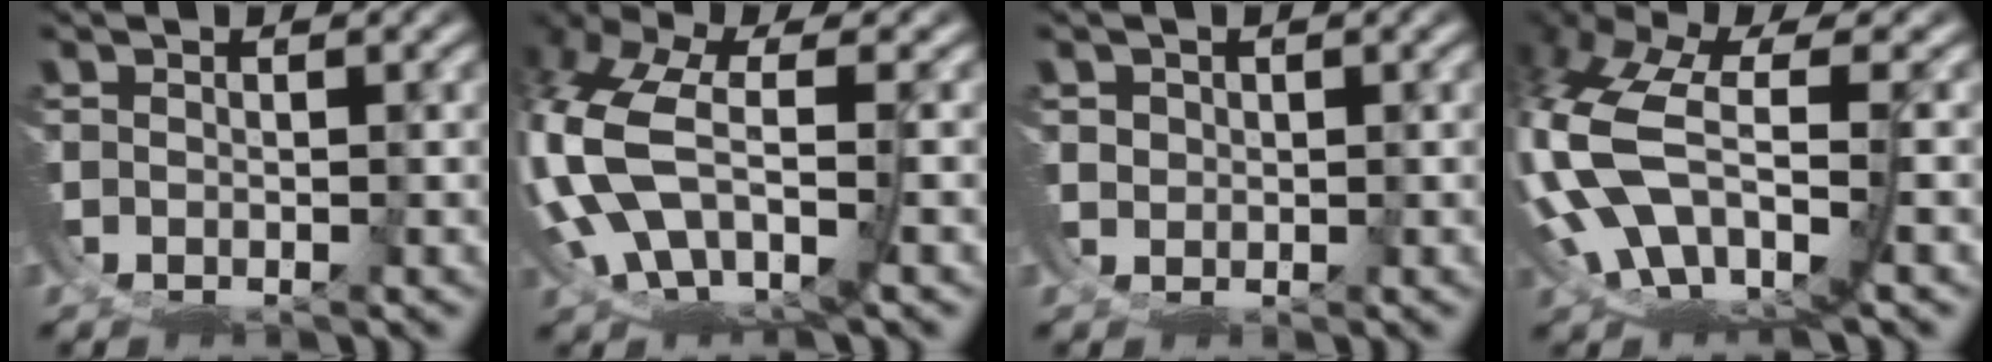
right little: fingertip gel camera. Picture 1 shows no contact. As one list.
[{"total": 9.6, "force": [0.1, 7.2, 6.4], "torque": [-0.188, -0.035, 0.020]}, {"total": 1.1, "force": [0.9, 0.5, -0.2], "torque": [-0.004, -0.004, 0.020]}, {"total": 10.8, "force": [0.4, 7.8, 7.4], "torque": [-0.206, -0.038, 0.022]}]